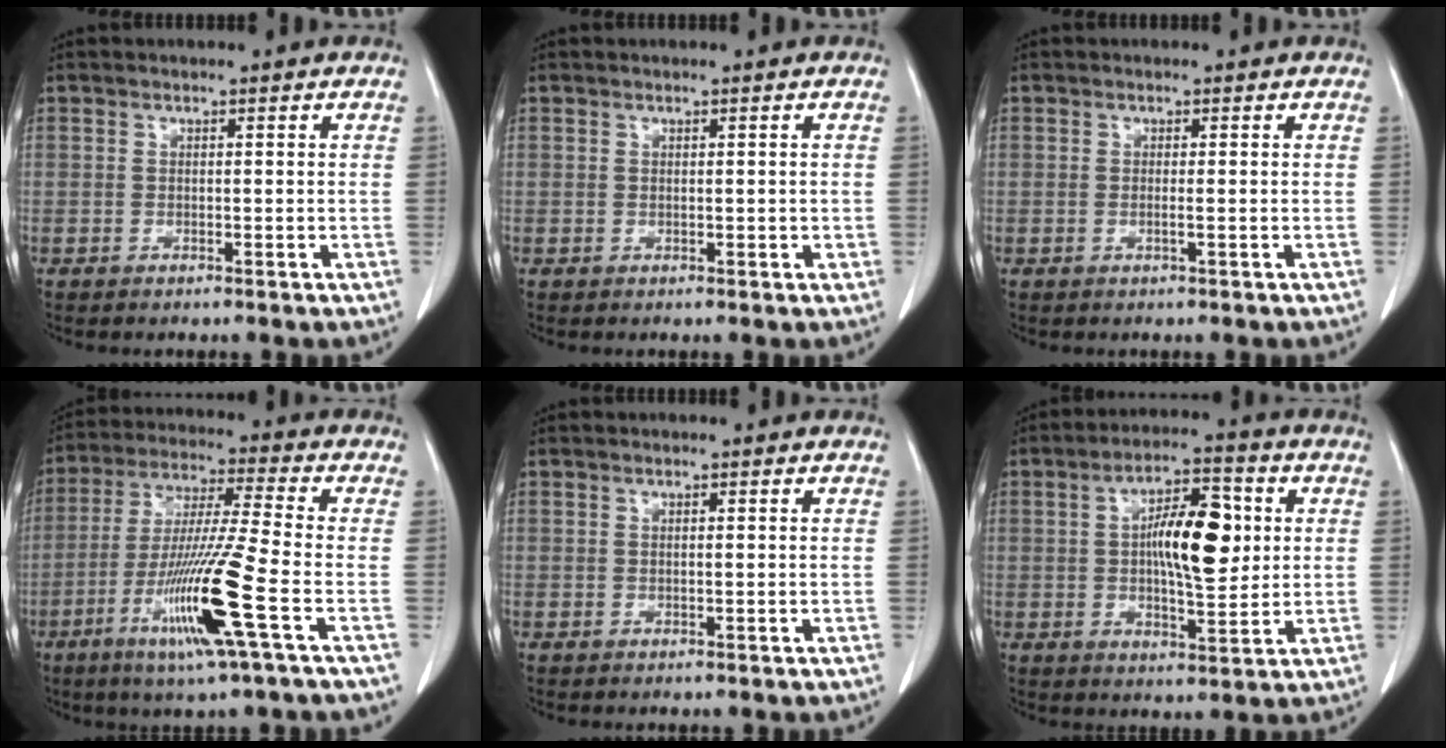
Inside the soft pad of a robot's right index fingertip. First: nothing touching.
{"total": 0.7, "force": [-0.1, 0.4, 0.6], "torque": [-0.008, 0.000, 0.000]}
{"total": 0.8, "force": [-0.3, -0.2, 0.7], "torque": [-0.012, 0.000, -0.006]}
{"total": 15.0, "force": [-5.8, -1.1, 13.8], "torque": [-0.278, -0.026, -0.112]}
{"total": 0.0}
{"total": 11.2, "force": [1.5, 3.7, 10.5], "torque": [-0.179, 0.014, 0.023]}